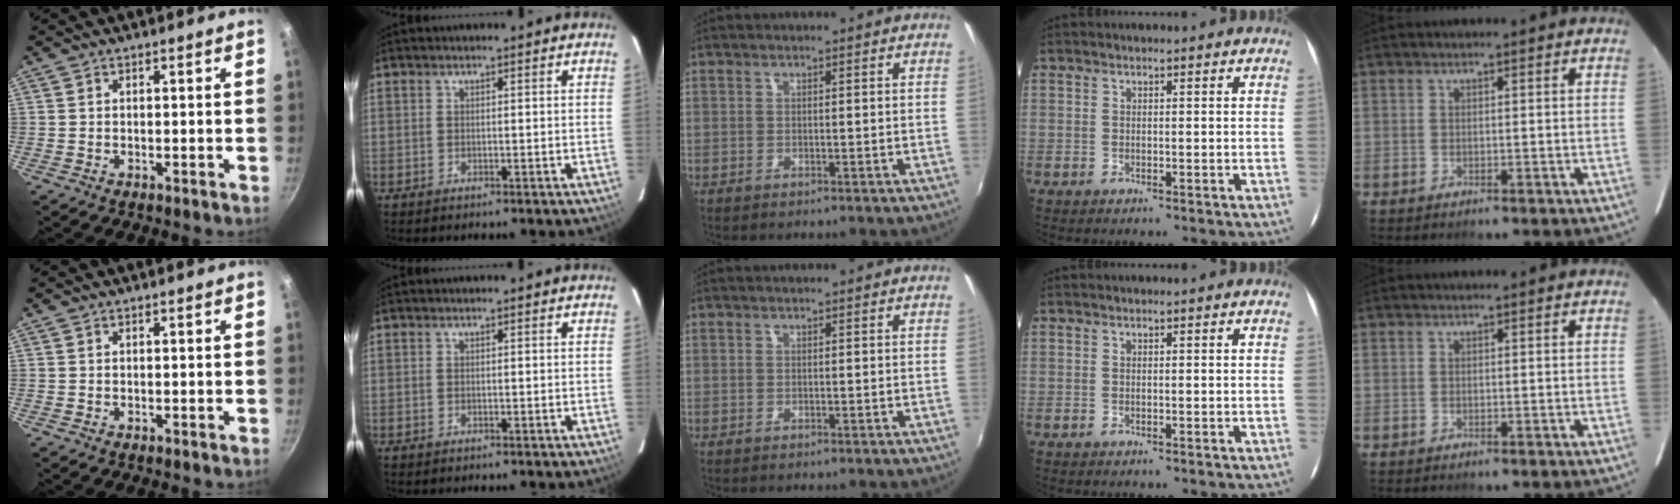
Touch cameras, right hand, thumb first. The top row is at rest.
{}